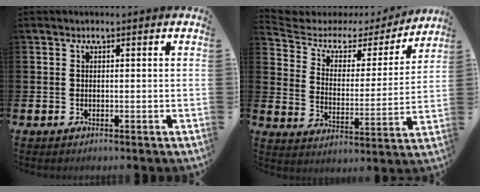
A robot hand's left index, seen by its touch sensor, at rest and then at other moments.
{"total": 5.3, "force": [4.3, 2.8, 1.5], "torque": [-0.062, -0.030, 0.064]}